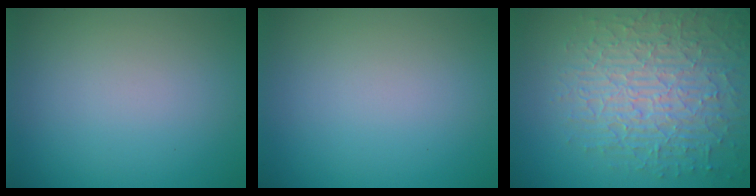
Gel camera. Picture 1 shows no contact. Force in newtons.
{"total": 0.0}
{"total": 8.4, "press": 6.0, "slide": 5.8}